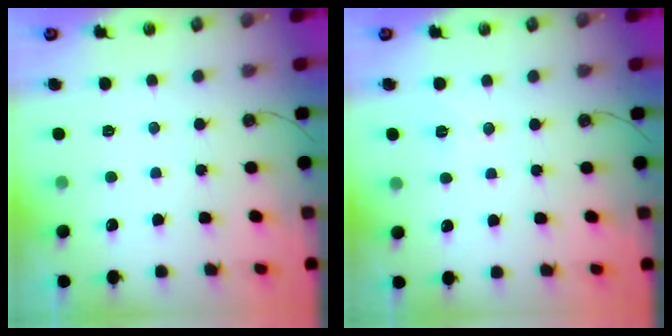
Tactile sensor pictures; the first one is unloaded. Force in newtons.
{"total": 6.7, "press": 5.0, "slide": 4.4}